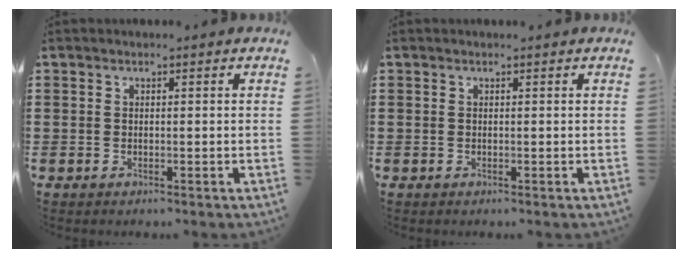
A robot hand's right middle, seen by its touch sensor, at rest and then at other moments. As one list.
[{"total": 0.0}]